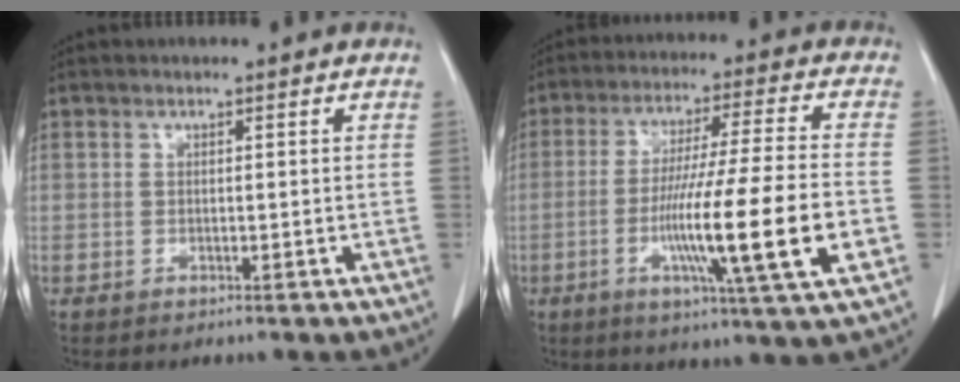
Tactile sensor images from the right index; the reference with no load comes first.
{"total": 16.8, "force": [-4.2, -0.6, 16.2], "torque": [-0.278, -0.017, -0.073]}